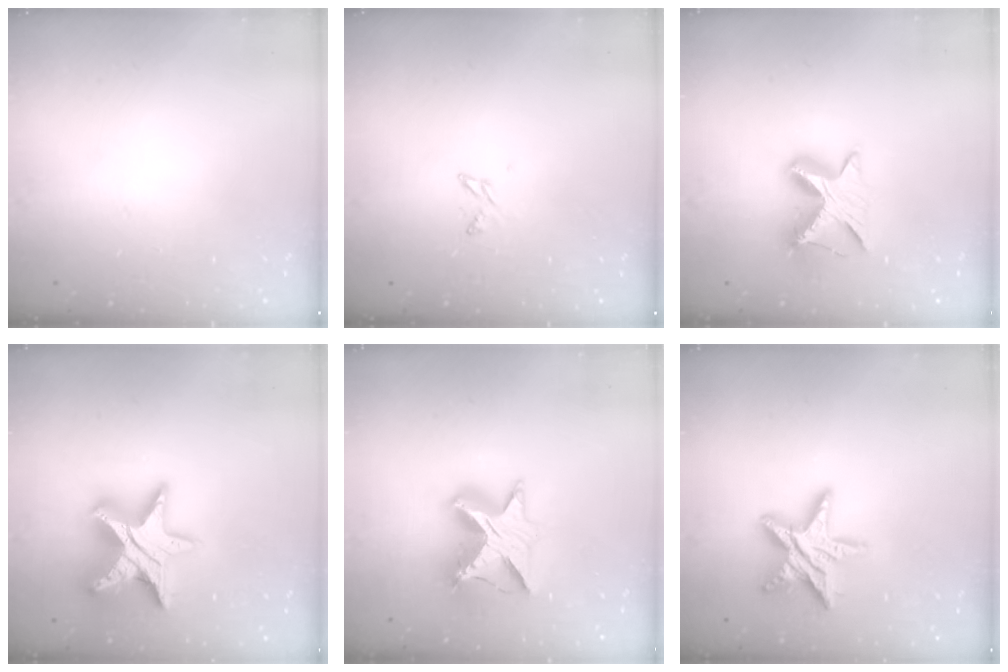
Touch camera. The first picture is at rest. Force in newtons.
{"total": 2.7, "press": 2.7, "slide": 0.4}
{"total": 9.8, "press": 9.8, "slide": 0.0}
{"total": 17.8, "press": 17.7, "slide": 1.3}
{"total": 13.1, "press": 13.1, "slide": 0.6}
{"total": 14.6, "press": 14.6, "slide": 1.1}